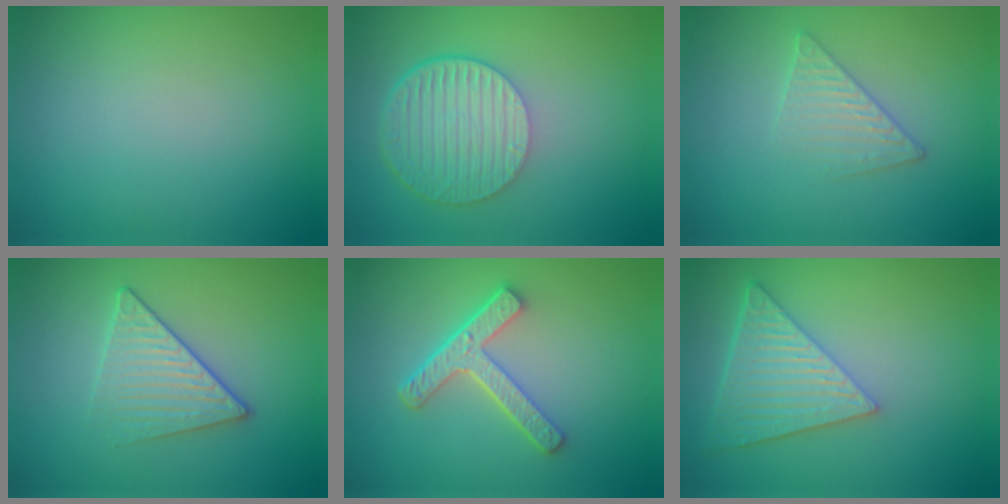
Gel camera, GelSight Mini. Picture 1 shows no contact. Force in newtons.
{"total": 6.6, "press": 4.7, "slide": 4.6}
{"total": 2.4, "press": 2.3, "slide": 0.2}
{"total": 2.7, "press": 2.4, "slide": 1.2}
{"total": 4.4, "press": 3.4, "slide": 2.9}
{"total": 6.1, "press": 4.5, "slide": 4.0}